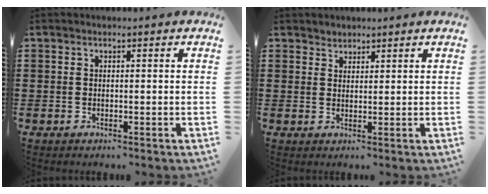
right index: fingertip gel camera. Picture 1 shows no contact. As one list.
[{"total": 1.7, "force": [1.6, 0.7, -0.1], "torque": [-0.004, 0.000, 0.033]}]